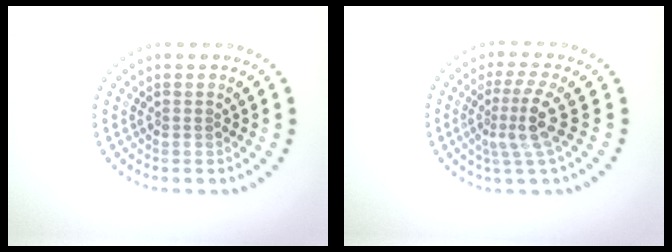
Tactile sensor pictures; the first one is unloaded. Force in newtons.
{"total": 3.6, "press": 2.4, "slide": 2.7}